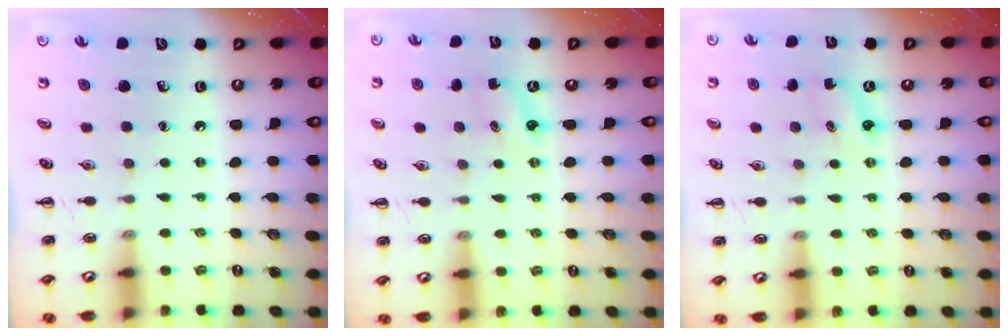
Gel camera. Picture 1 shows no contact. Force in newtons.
{"total": 2.8, "press": 2.7, "slide": 0.7}
{"total": 2.8, "press": 2.7, "slide": 0.7}